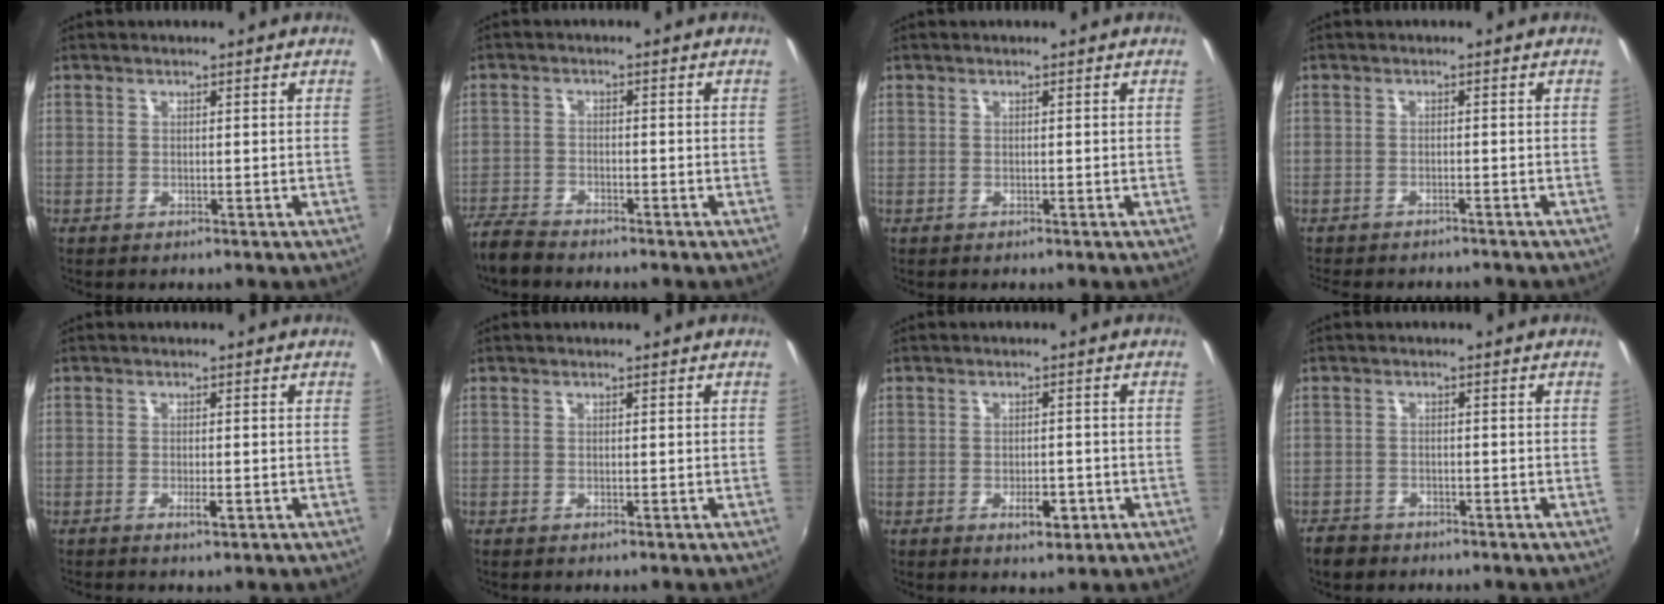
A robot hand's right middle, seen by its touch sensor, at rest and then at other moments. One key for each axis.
{"total": 5.1, "fx": -4.8, "fy": 0.9, "fz": 1.5, "tx": -0.048, "ty": -0.016, "tz": -0.097}
{"total": 0.0}
{"total": 4.7, "fx": -4.3, "fy": 0.9, "fz": 1.7, "tx": -0.048, "ty": -0.012, "tz": -0.065}
{"total": 1.5, "fx": -0.8, "fy": 0.1, "fz": 1.3, "tx": -0.026, "ty": 0.000, "tz": -0.012}
{"total": 0.0}
{"total": 3.7, "fx": -1.7, "fy": 1.7, "fz": 2.8, "tx": -0.051, "ty": -0.003, "tz": -0.019}
{"total": 4.0, "fx": -3.2, "fy": 2.2, "fz": 1.1, "tx": -0.041, "ty": -0.003, "tz": -0.057}